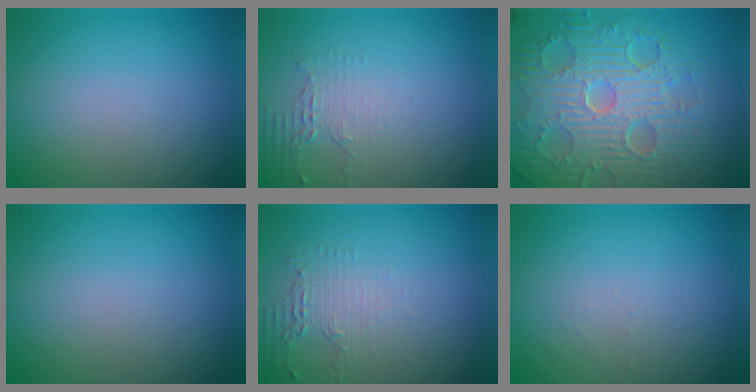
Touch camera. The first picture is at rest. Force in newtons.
{"total": 2.0, "press": 1.5, "slide": 1.3}
{"total": 11.0, "press": 7.2, "slide": 8.3}
{"total": 0.0}
{"total": 2.2, "press": 1.8, "slide": 1.2}
{"total": 0.7, "press": 0.7, "slide": 0.1}